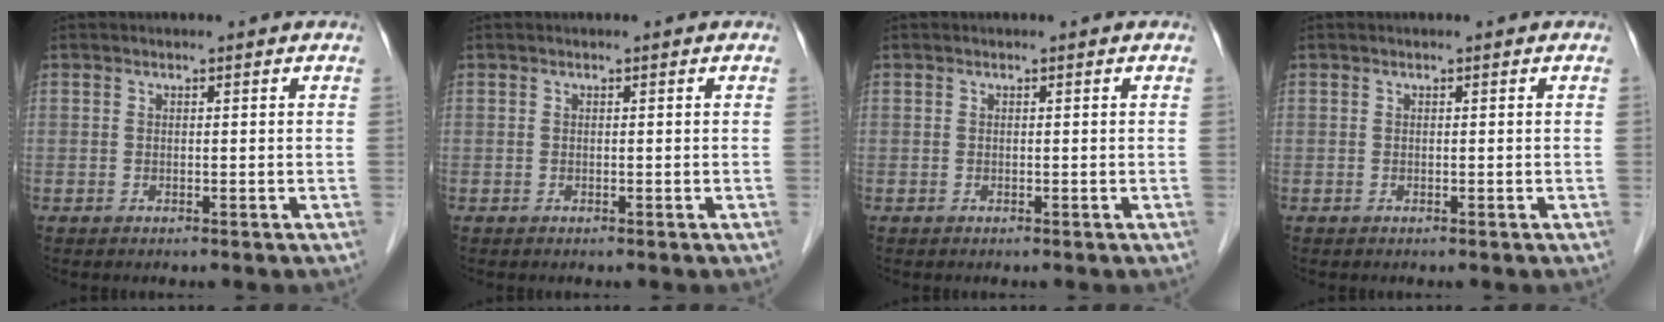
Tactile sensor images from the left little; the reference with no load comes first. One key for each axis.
{"total": 0.0}
{"total": 0.0}
{"total": 0.0}